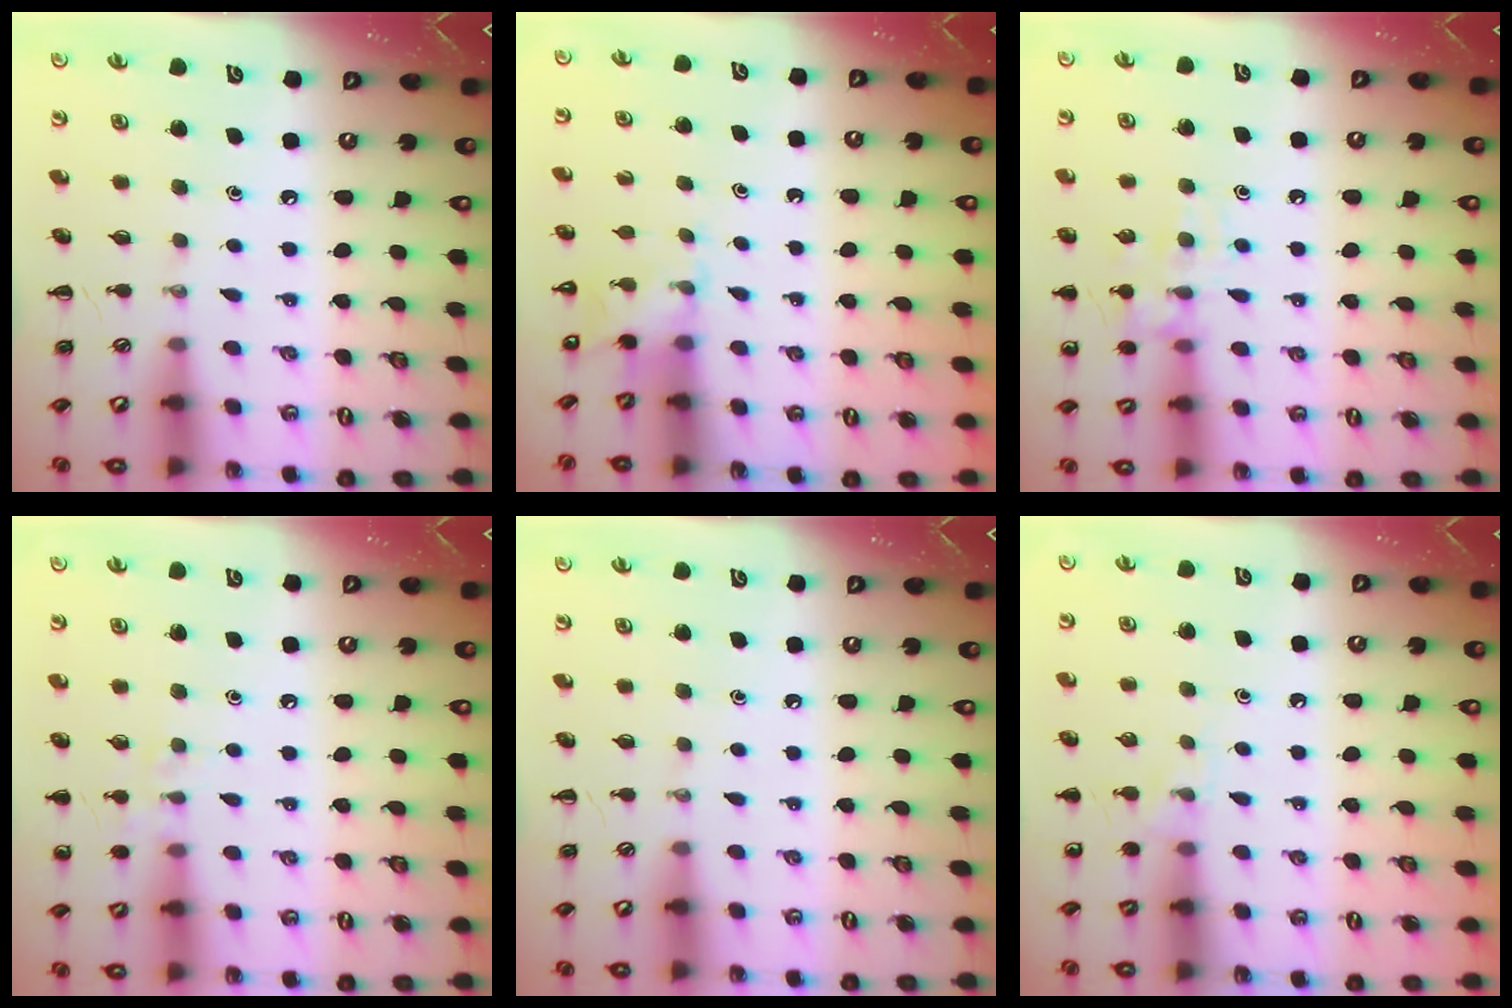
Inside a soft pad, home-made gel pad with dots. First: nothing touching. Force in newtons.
{"total": 4.6, "press": 4.4, "slide": 1.4}
{"total": 10.8, "press": 10.7, "slide": 1.4}
{"total": 5.9, "press": 5.8, "slide": 1.4}
{"total": 0.0}
{"total": 5.2, "press": 4.9, "slide": 1.7}